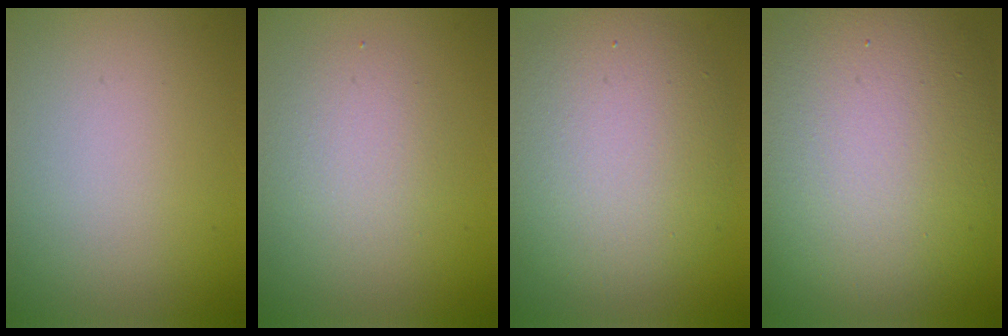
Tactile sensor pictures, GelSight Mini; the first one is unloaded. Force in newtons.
{"total": 2.4, "press": 2.4, "slide": 0.2}
{"total": 7.7, "press": 7.7, "slide": 0.4}
{"total": 14.5, "press": 14.4, "slide": 1.0}